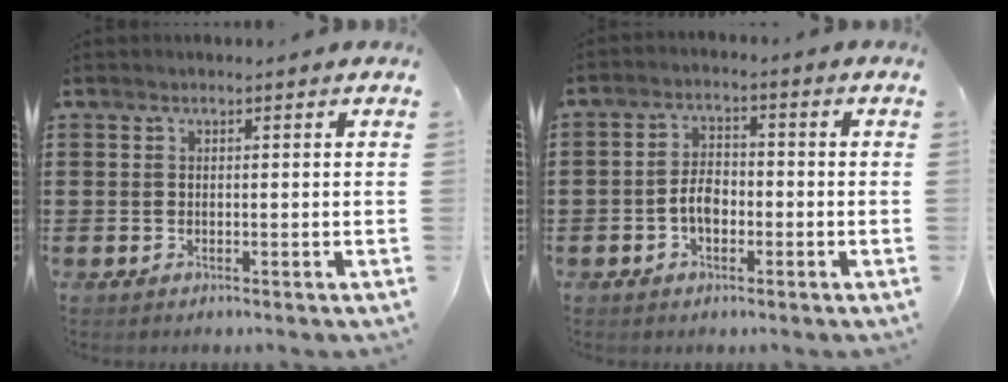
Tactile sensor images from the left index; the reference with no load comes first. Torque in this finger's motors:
{"motor_torque": [0.30, 0.28, 0.20, 0.05]}